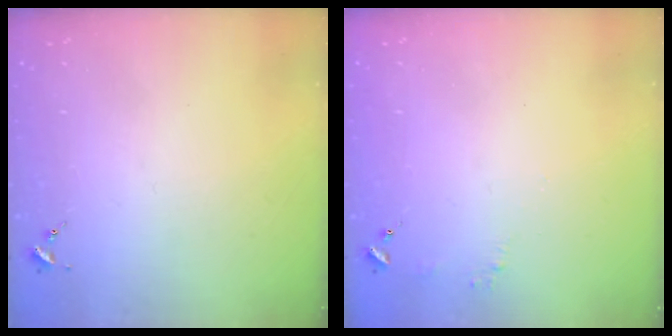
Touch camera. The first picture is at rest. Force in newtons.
{"total": 4.8, "press": 4.8, "slide": 0.4}